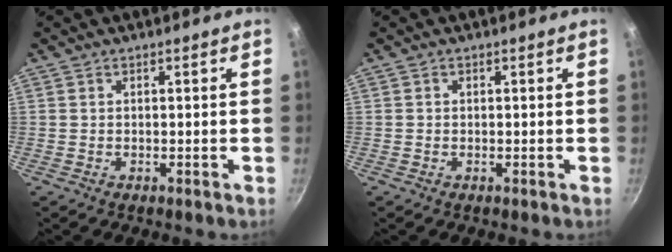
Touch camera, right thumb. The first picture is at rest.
{"total": 0.0}